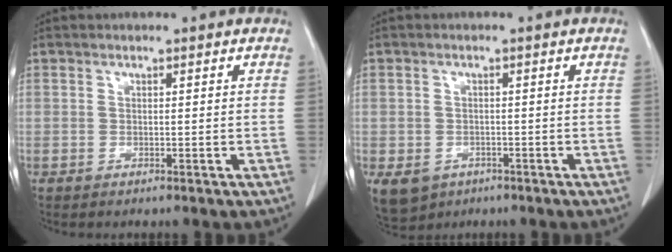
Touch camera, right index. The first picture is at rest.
{"total": 8.6, "force": [-4.1, 7.0, 2.9], "torque": [-0.078, -0.004, -0.054]}